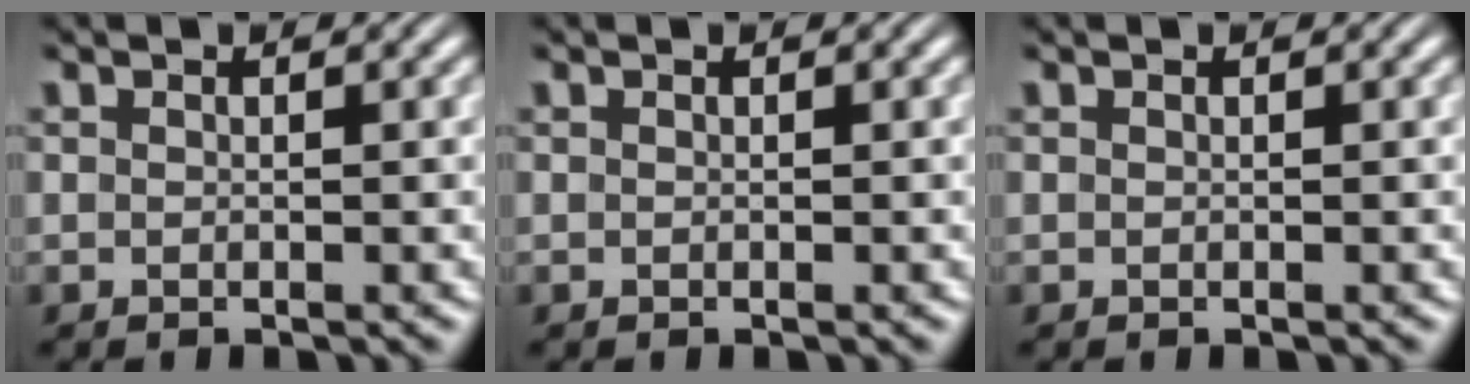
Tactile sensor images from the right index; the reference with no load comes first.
{"total": 0.0}
{"total": 0.0}